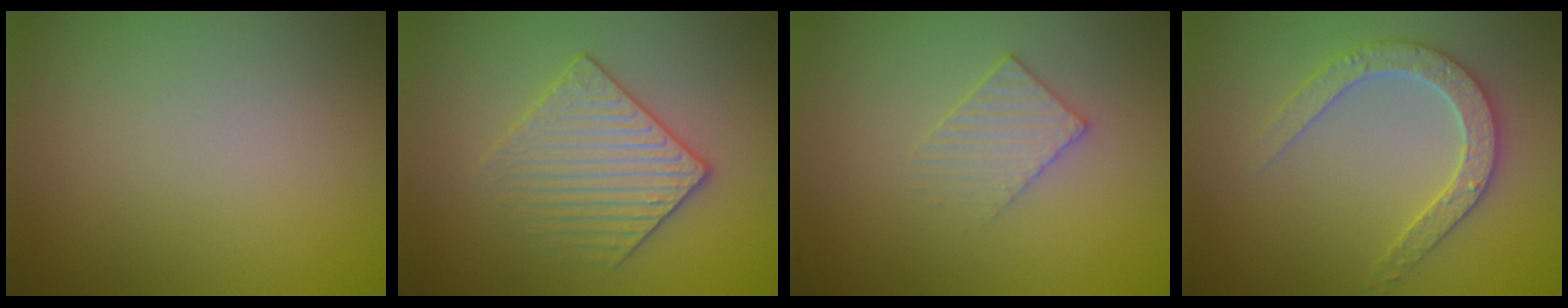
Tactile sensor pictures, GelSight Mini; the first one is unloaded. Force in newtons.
{"total": 3.2, "press": 3.1, "slide": 0.9}
{"total": 2.1, "press": 2.0, "slide": 0.3}
{"total": 3.0, "press": 2.9, "slide": 0.6}